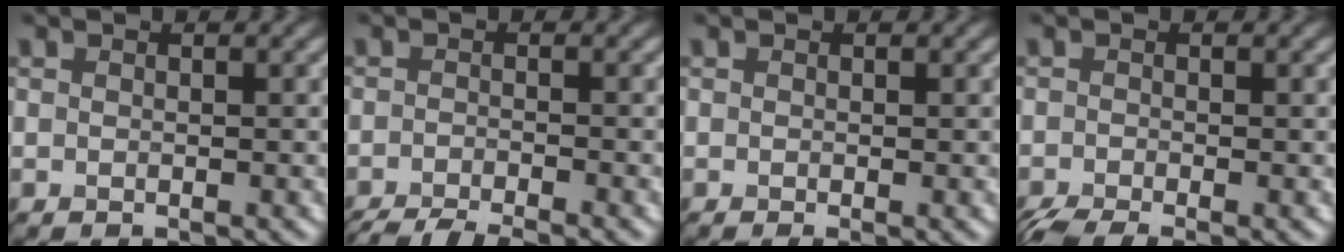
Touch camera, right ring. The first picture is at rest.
{"total": 4.6, "force": [-3.9, 0.6, 2.4], "torque": [-0.039, -0.011, -0.070]}
{"total": 0.7, "force": [-0.2, 0.1, 0.7], "torque": [-0.011, -0.007, -0.004]}
{"total": 3.2, "force": [-2.5, 0.5, 1.9], "torque": [-0.034, -0.012, -0.052]}